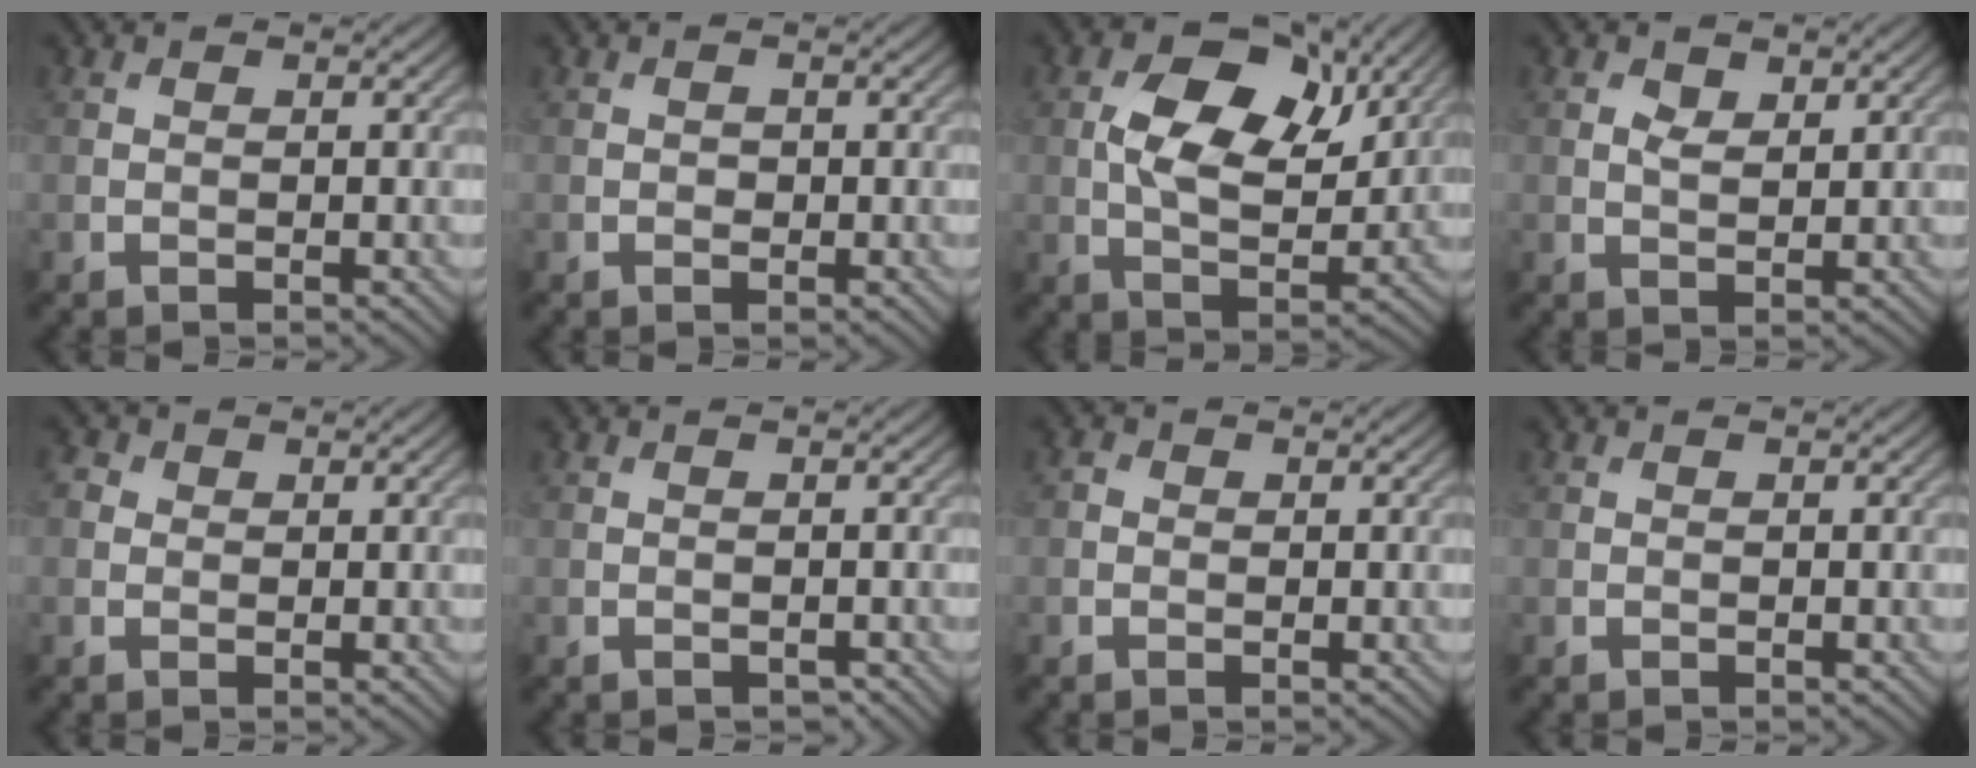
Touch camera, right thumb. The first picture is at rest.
{"total": 0.6, "force": [-0.1, 0.6, 0.2], "torque": [0.000, -0.006, -0.003]}
{"total": 10.9, "force": [3.4, 6.2, 8.3], "torque": [-0.151, -0.002, 0.056]}
{"total": 2.0, "force": [1.1, 1.0, 1.3], "torque": [-0.027, -0.003, 0.021]}
{"total": 1.6, "force": [0.3, 1.5, 0.5], "torque": [-0.015, 0.003, 0.000]}
{"total": 0.5, "force": [-0.4, 0.3, 0.2], "torque": [-0.004, -0.006, -0.006]}
{"total": 0.9, "force": [-0.1, 0.8, 0.3], "torque": [-0.006, -0.001, -0.006]}
{"total": 0.0}